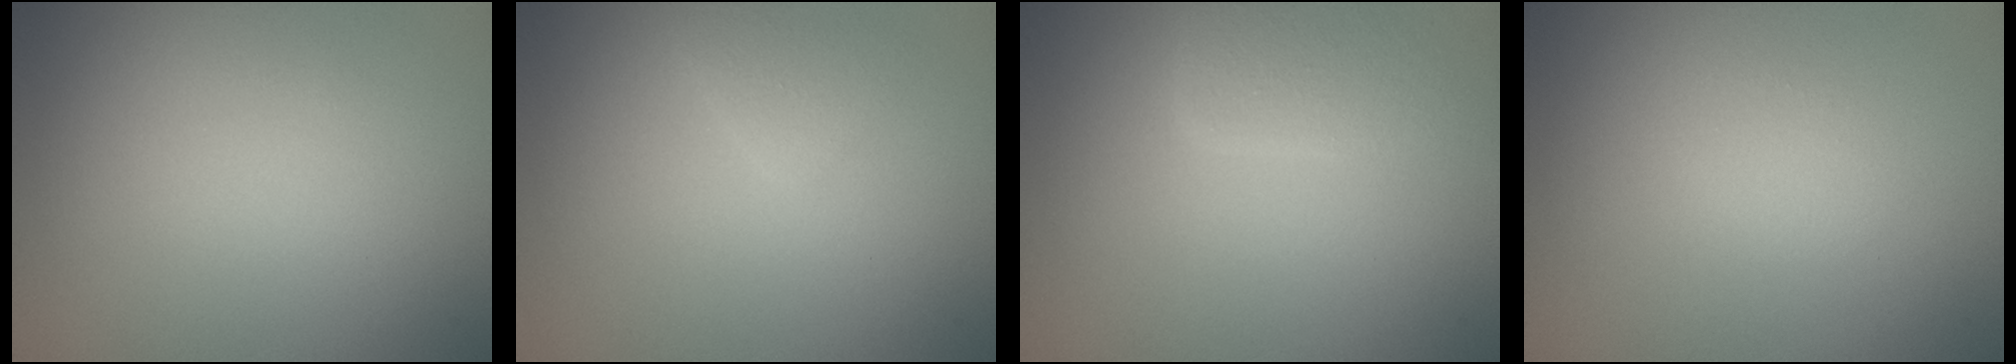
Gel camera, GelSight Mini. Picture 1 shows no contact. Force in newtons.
{"total": 1.1, "press": 1.1, "slide": 0.0}
{"total": 2.8, "press": 2.8, "slide": 0.2}
{"total": 0.8, "press": 0.8, "slide": 0.1}